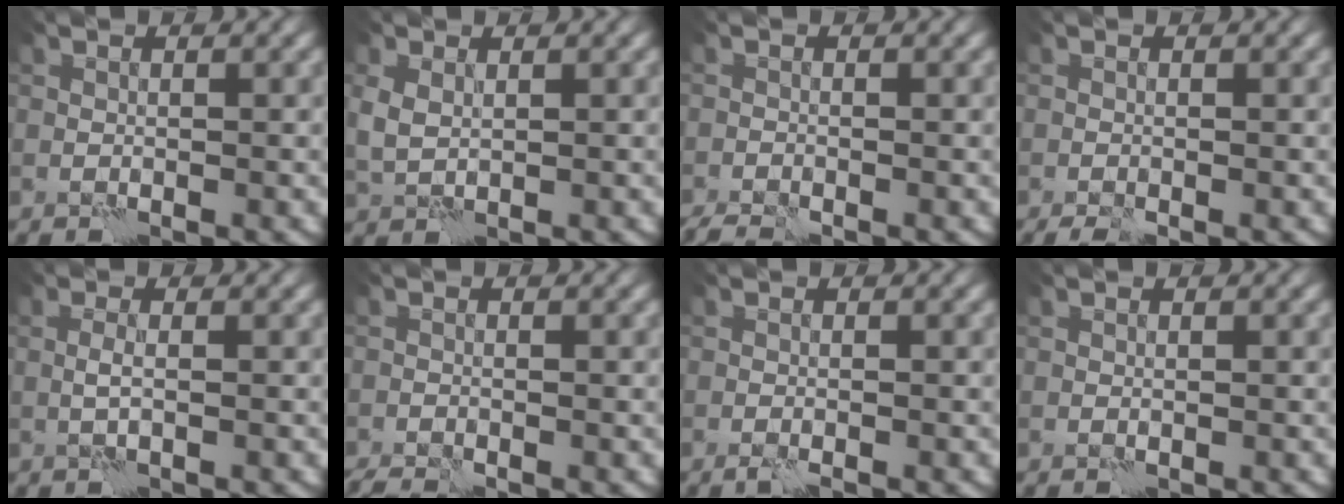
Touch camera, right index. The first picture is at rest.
{"total": 1.9, "force": [0.7, 1.3, 1.2], "torque": [-0.037, -0.001, 0.015]}
{"total": 2.3, "force": [-2.0, 0.1, 0.9], "torque": [-0.028, -0.011, -0.045]}
{"total": 1.6, "force": [-1.1, 0.2, 1.1], "torque": [-0.032, 0.000, -0.022]}
{"total": 0.8, "force": [0.0, -0.1, 0.8], "torque": [-0.020, 0.002, -0.004]}
{"total": 1.9, "force": [-1.8, 0.0, 0.7], "torque": [-0.026, -0.010, -0.040]}
{"total": 0.9, "force": [-0.6, -0.1, 0.6], "torque": [-0.016, -0.001, -0.014]}
{"total": 0.0}